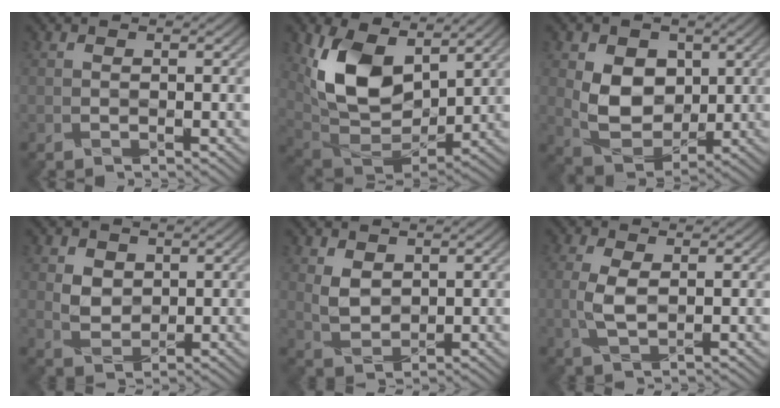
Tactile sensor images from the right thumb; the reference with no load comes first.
{"total": 12.4, "force": [5.1, 7.5, 8.4], "torque": [-0.179, -0.010, 0.104]}
{"total": 7.4, "force": [1.5, 5.7, 4.4], "torque": [-0.095, -0.011, 0.031]}
{"total": 2.6, "force": [1.2, 2.2, 0.8], "torque": [-0.025, -0.006, 0.028]}
{"total": 2.6, "force": [1.6, 1.7, 1.0], "torque": [-0.033, -0.008, 0.039]}
{"total": 2.7, "force": [0.0, 1.1, 2.5], "torque": [-0.068, -0.002, 0.002]}